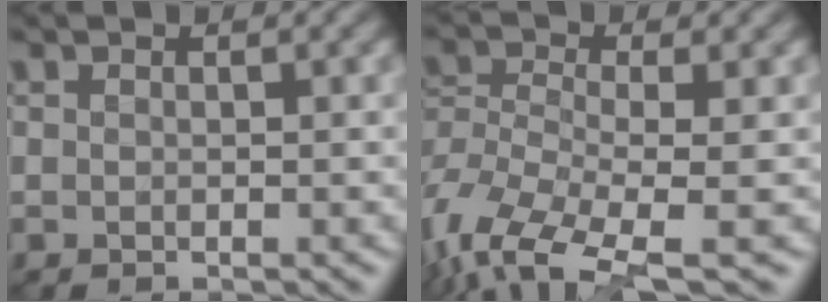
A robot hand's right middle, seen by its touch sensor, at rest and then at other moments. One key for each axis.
{"total": 9.6, "fx": -5.6, "fy": 3.9, "fz": 6.8, "tx": -0.155, "ty": -0.015, "tz": -0.111}